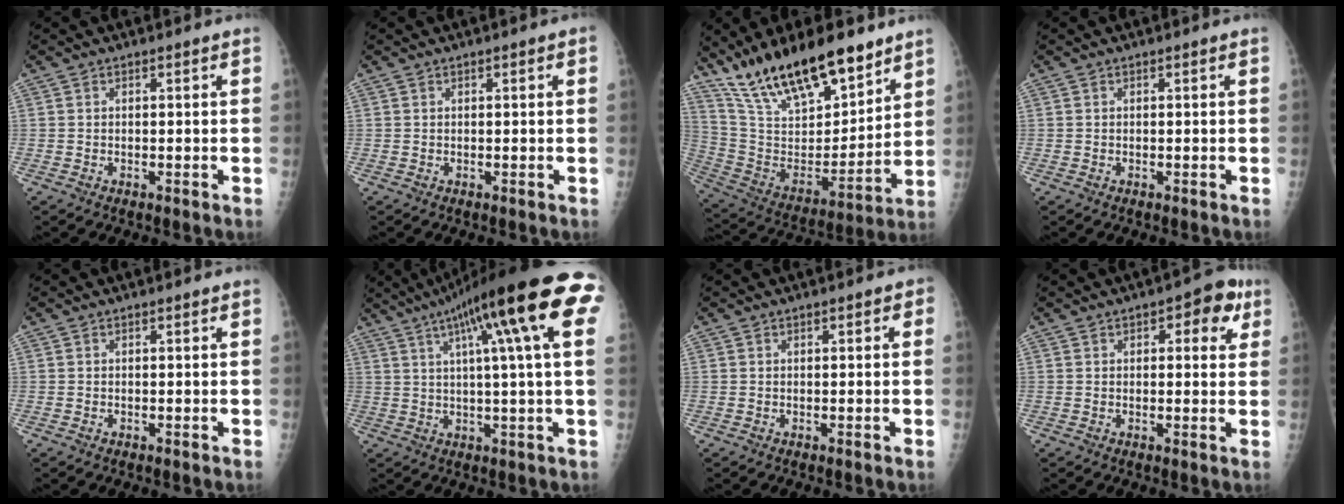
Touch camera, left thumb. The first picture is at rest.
{"total": 1.1, "force": [0.4, 0.3, 1.0], "torque": [-0.014, 0.002, 0.005]}
{"total": 24.0, "force": [17.5, 8.5, 14.1], "torque": [-0.212, -0.067, 0.314]}
{"total": 0.0}
{"total": 0.0}
{"total": 22.8, "force": [9.3, 3.4, 20.5], "torque": [-0.296, 0.024, 0.122]}
{"total": 1.5, "force": [0.4, 0.8, 1.2], "torque": [-0.009, 0.004, 0.001]}
{"total": 6.9, "force": [3.0, 3.5, 5.2], "torque": [-0.029, -0.002, 0.026]}